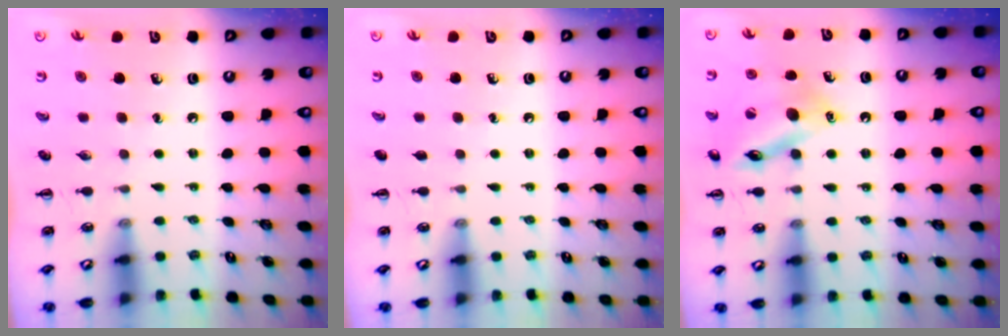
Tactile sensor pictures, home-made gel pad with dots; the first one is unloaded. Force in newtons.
{"total": 0.0}
{"total": 15.0, "press": 14.9, "slide": 1.7}